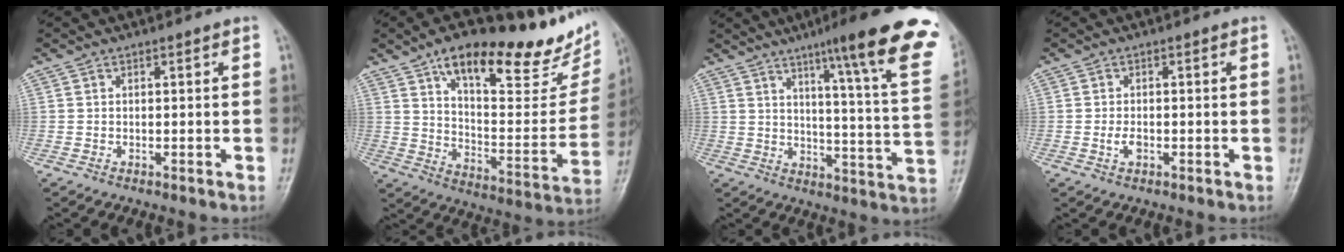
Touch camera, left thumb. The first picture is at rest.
{"total": 27.8, "force": [17.6, 9.7, 19.2], "torque": [-0.232, -0.052, 0.267]}
{"total": 23.2, "force": [14.3, 2.4, 18.1], "torque": [-0.225, -0.063, 0.183]}
{"total": 1.9, "force": [-0.5, 1.1, 1.5], "torque": [-0.029, 0.000, -0.009]}